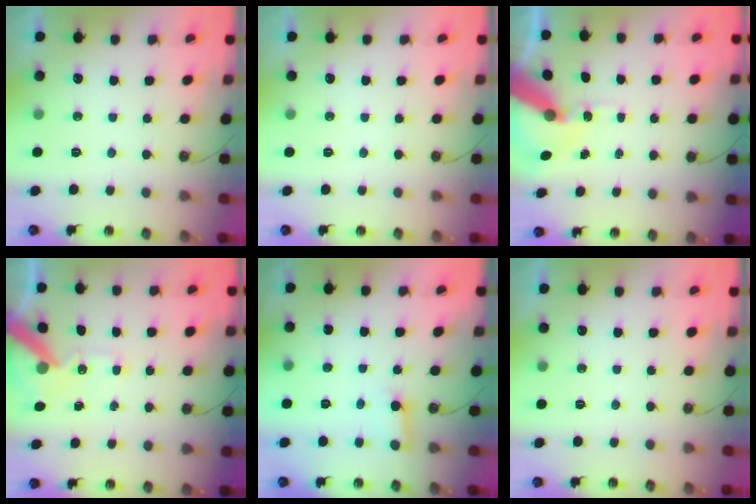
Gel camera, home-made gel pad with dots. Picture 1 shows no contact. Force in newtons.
{"total": 0.0}
{"total": 11.0, "press": 10.9, "slide": 1.6}
{"total": 11.3, "press": 11.2, "slide": 1.7}
{"total": 2.8, "press": 2.8, "slide": 0.3}
{"total": 0.0}